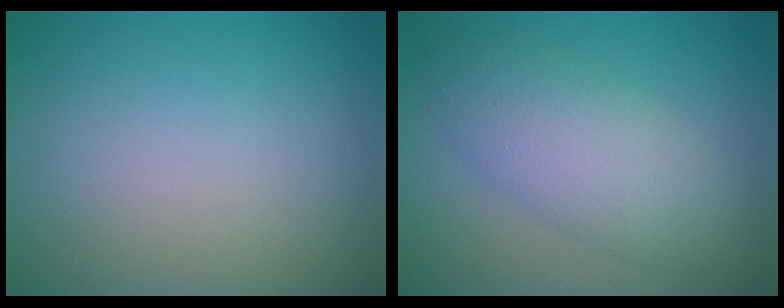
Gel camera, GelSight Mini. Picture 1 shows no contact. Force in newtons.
{"total": 5.5, "press": 5.5, "slide": 0.1}